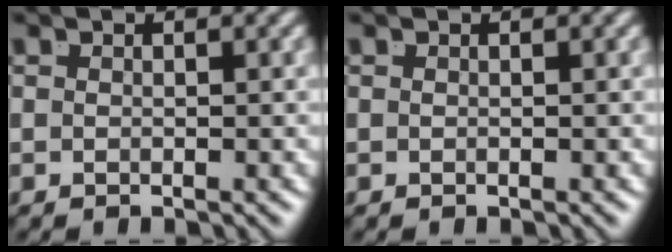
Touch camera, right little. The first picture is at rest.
{"total": 0.0}